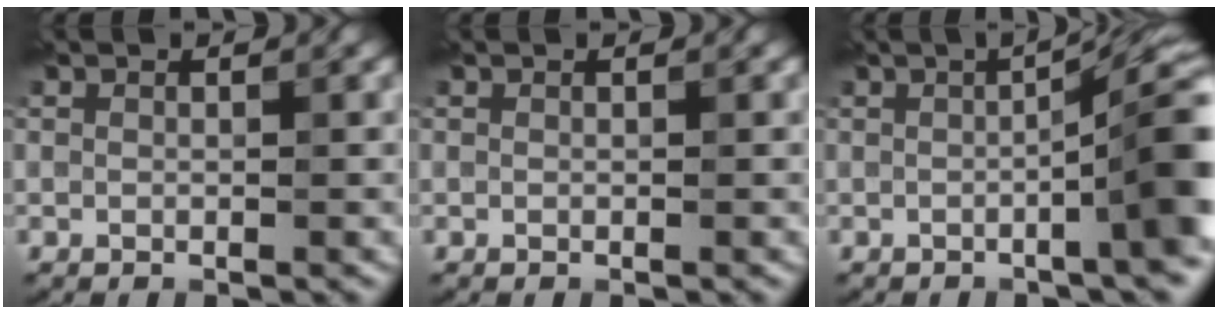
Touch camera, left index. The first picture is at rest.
{"total": 0.0}
{"total": 8.2, "force": [-1.0, 1.7, 8.0], "torque": [-0.088, 0.012, -0.020]}